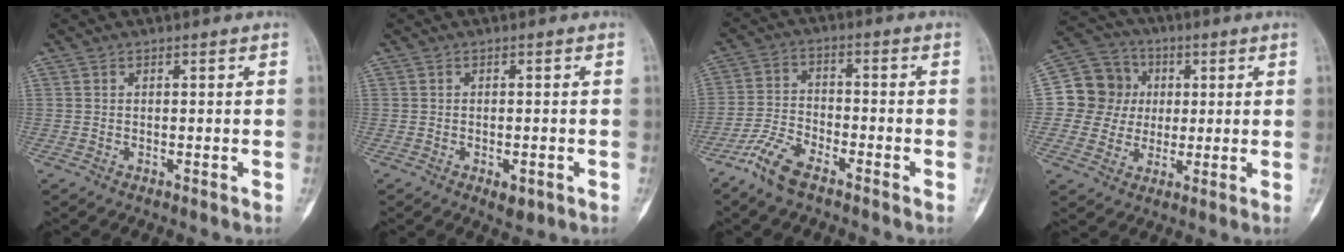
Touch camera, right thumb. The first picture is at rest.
{"total": 2.5, "force": [-1.1, 1.2, 1.8], "torque": [-0.018, 0.003, -0.009]}
{"total": 7.5, "force": [-5.5, 2.6, 4.5], "torque": [-0.102, 0.017, -0.114]}
{"total": 10.9, "force": [1.2, 10.5, 2.8], "torque": [-0.013, 0.015, 0.015]}